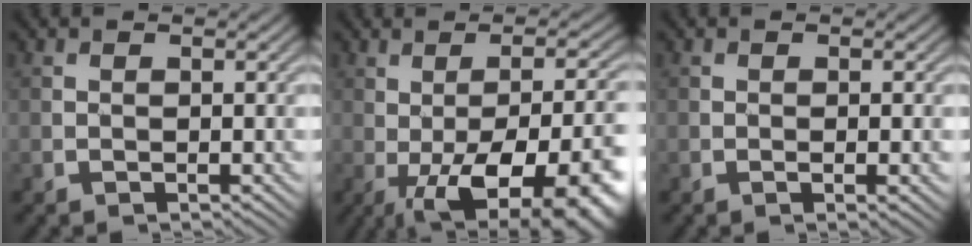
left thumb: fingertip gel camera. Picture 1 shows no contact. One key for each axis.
{"total": 18.2, "fx": -5.3, "fy": 7.2, "fz": 15.8, "tx": -0.193, "ty": -0.013, "tz": -0.061}
{"total": 1.5, "fx": -0.4, "fy": 0.3, "fz": 1.5, "tx": -0.023, "ty": -0.003, "tz": -0.005}